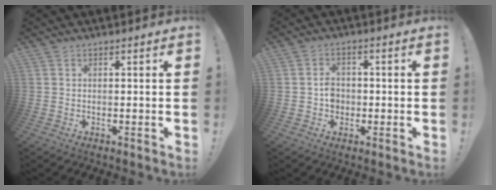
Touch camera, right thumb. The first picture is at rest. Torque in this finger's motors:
{"motor_torque": [0.47, 0.41, 0.18, -0.26, 0.20]}